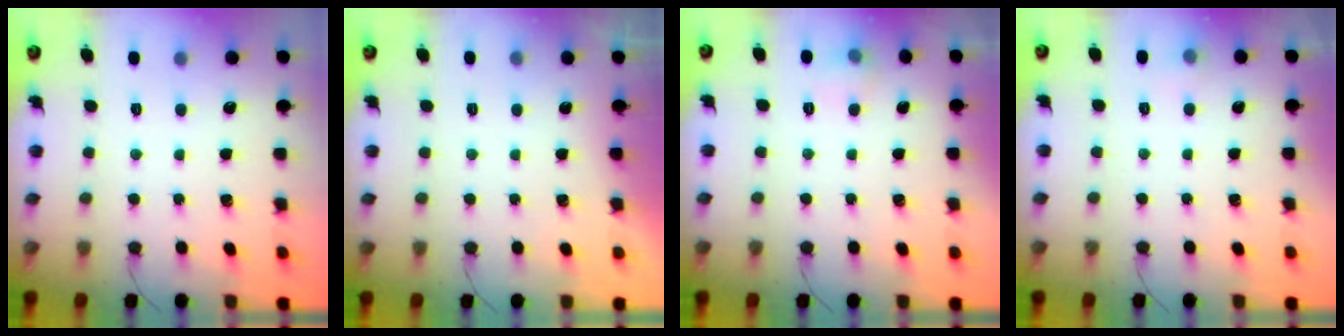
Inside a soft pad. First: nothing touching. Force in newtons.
{"total": 0.0}
{"total": 6.4, "press": 5.6, "slide": 3.1}
{"total": 4.9, "press": 4.7, "slide": 1.3}